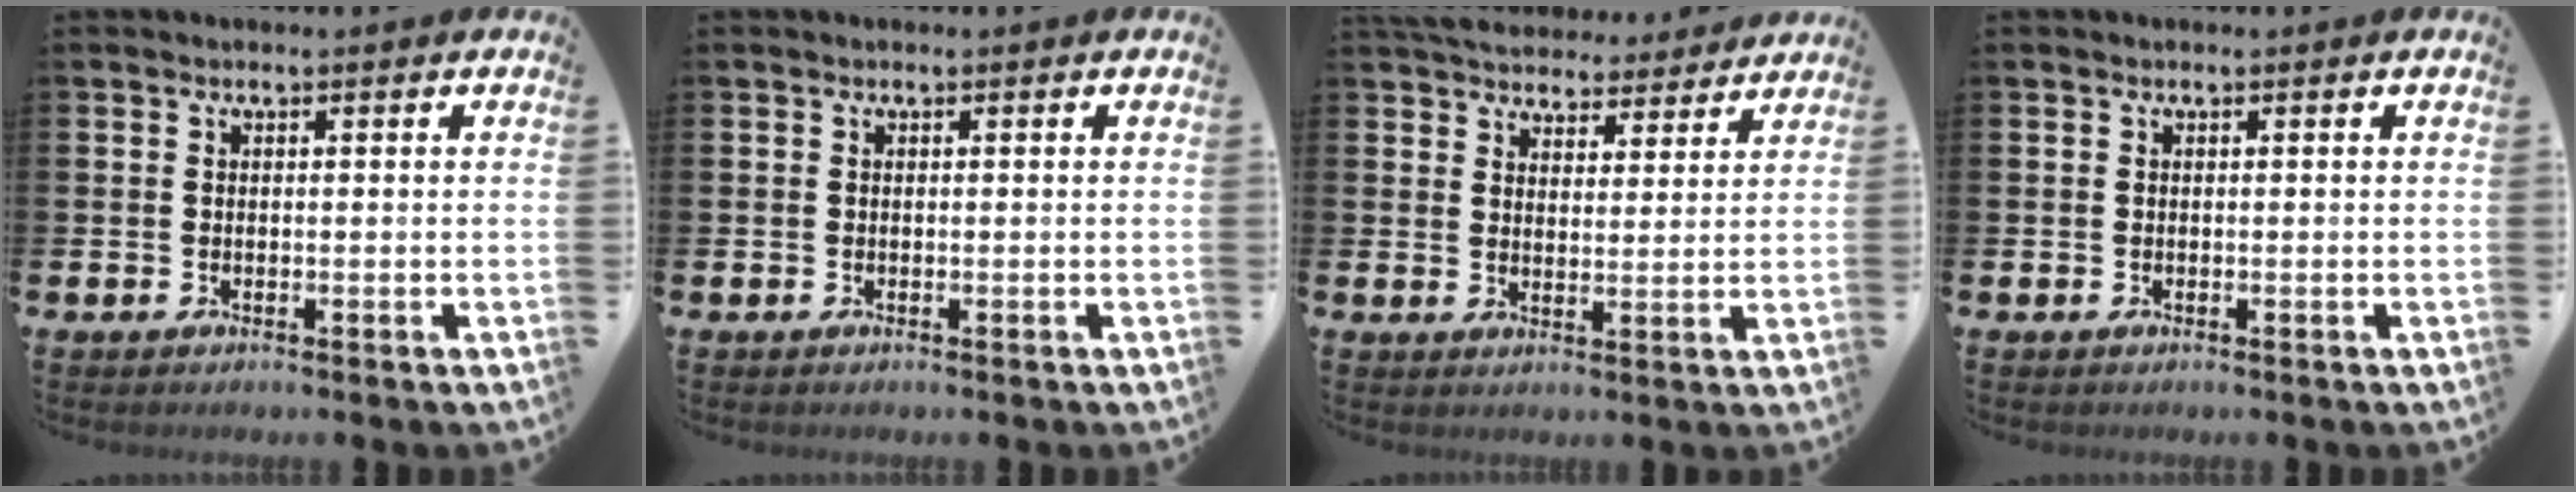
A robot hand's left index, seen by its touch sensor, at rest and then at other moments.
{"total": 0.0}
{"total": 5.6, "force": [5.4, 1.4, 0.3], "torque": [-0.025, -0.035, 0.098]}
{"total": 0.0}